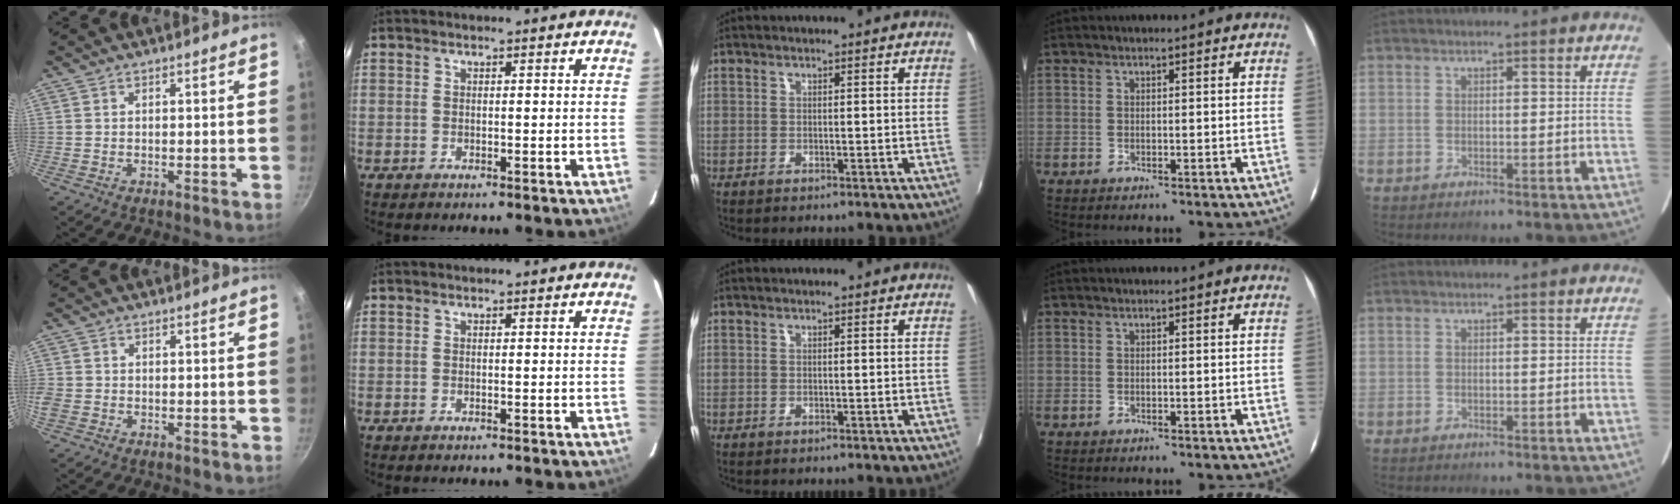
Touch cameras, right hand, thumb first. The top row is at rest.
{"thumb": {"total": 2.7, "force": [-0.9, 2.2, 1.3], "torque": [-0.027, 0.000, -0.020]}}